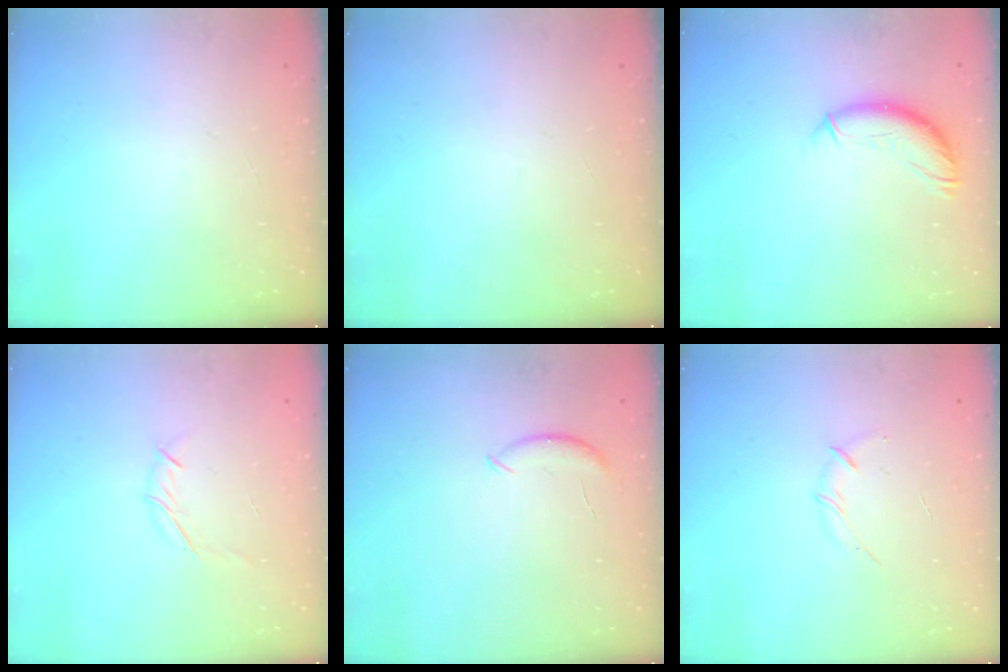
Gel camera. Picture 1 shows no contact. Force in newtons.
{"total": 0.0}
{"total": 11.7, "press": 11.6, "slide": 1.2}
{"total": 4.0, "press": 3.9, "slide": 0.9}
{"total": 7.1, "press": 7.0, "slide": 1.0}
{"total": 3.4, "press": 3.3, "slide": 0.8}